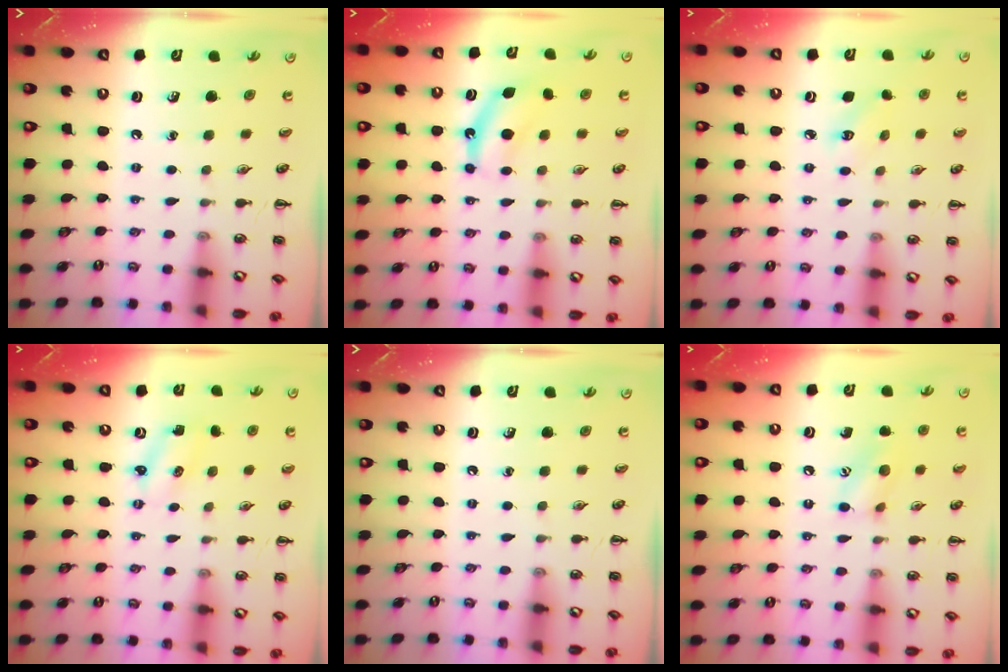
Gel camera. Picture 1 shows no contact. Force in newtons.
{"total": 6.9, "press": 6.7, "slide": 1.3}
{"total": 2.6, "press": 2.5, "slide": 0.7}
{"total": 1.4, "press": 1.3, "slide": 0.3}
{"total": 0.0}
{"total": 8.9, "press": 8.9, "slide": 0.5}